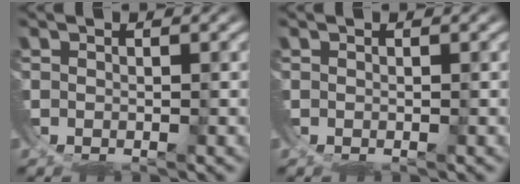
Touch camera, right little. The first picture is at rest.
{"total": 0.0}